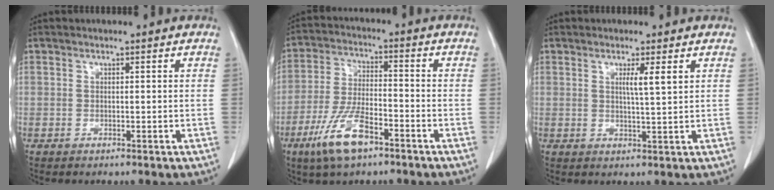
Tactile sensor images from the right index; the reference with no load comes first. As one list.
[{"total": 10.0, "force": [-5.9, 2.8, 7.6], "torque": [-0.161, -0.011, -0.109]}, {"total": 2.9, "force": [1.2, -0.3, 2.7], "torque": [-0.049, -0.003, 0.020]}]